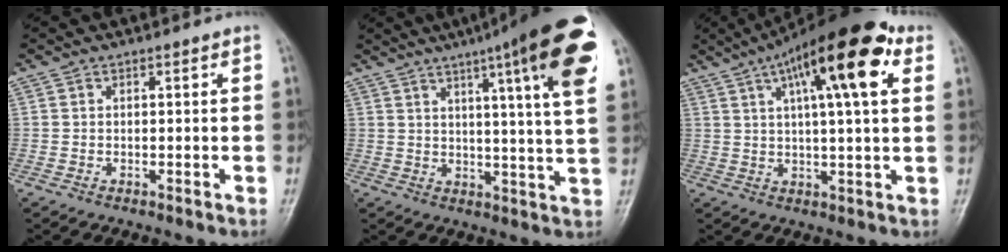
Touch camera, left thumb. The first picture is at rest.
{"total": 19.0, "force": [9.3, 1.9, 16.5], "torque": [-0.216, -0.024, 0.114]}
{"total": 18.7, "force": [7.8, 5.0, 16.2], "torque": [-0.237, 0.009, 0.116]}